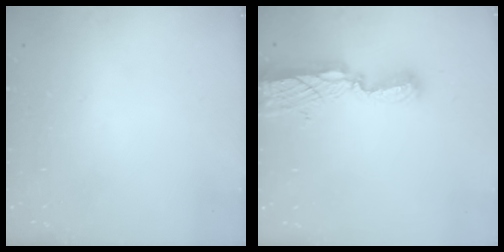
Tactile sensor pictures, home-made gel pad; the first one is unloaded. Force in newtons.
{"total": 8.7, "press": 8.6, "slide": 0.8}